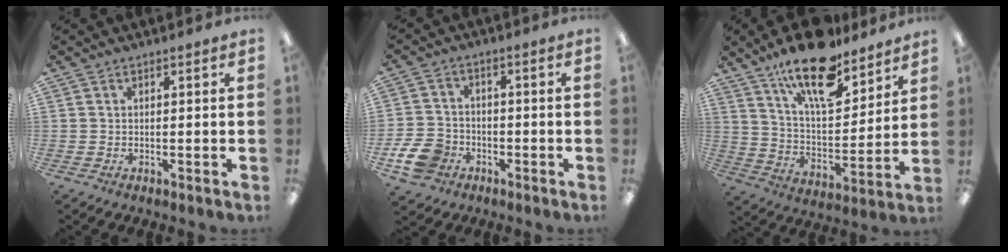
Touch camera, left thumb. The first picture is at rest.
{"total": 8.5, "force": [-3.9, 6.4, 4.0], "torque": [-0.098, 0.024, -0.072]}
{"total": 18.9, "force": [14.0, 6.9, 10.7], "torque": [-0.178, -0.079, 0.237]}